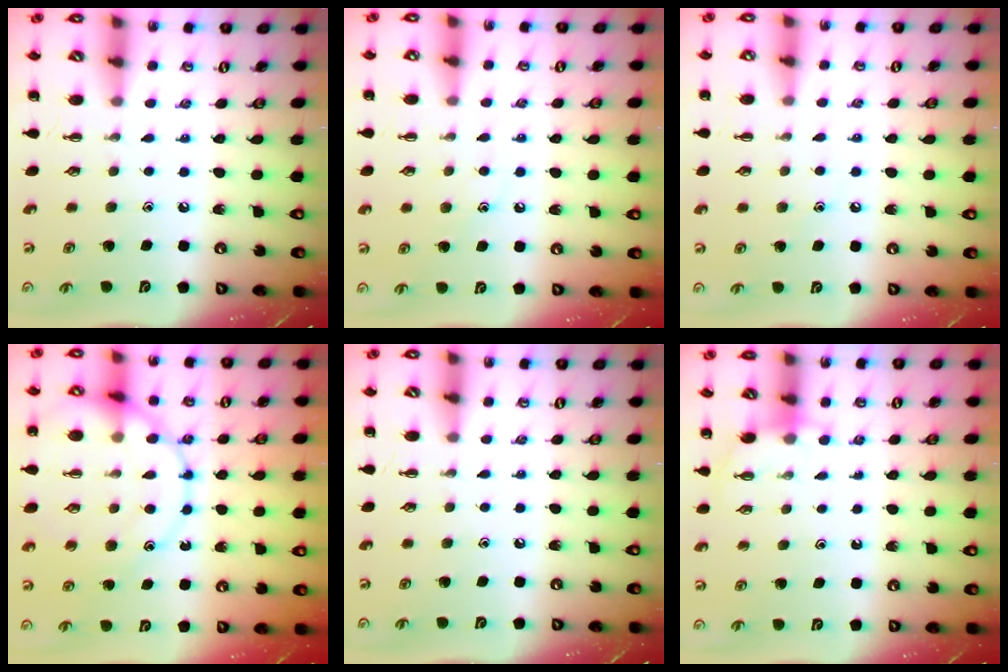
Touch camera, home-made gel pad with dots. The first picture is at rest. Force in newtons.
{"total": 7.3, "press": 7.2, "slide": 1.6}
{"total": 6.0, "press": 5.8, "slide": 1.7}
{"total": 19.6, "press": 19.5, "slide": 2.3}
{"total": 0.0}
{"total": 3.8, "press": 3.7, "slide": 1.1}